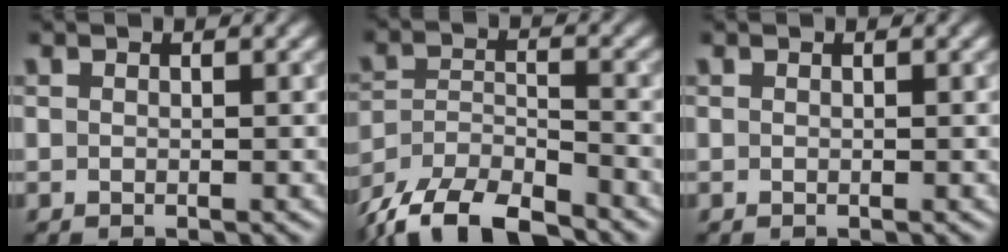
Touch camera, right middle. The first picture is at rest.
{"total": 9.6, "force": [-8.4, 2.8, 3.7], "torque": [-0.062, -0.016, -0.146]}
{"total": 0.0}